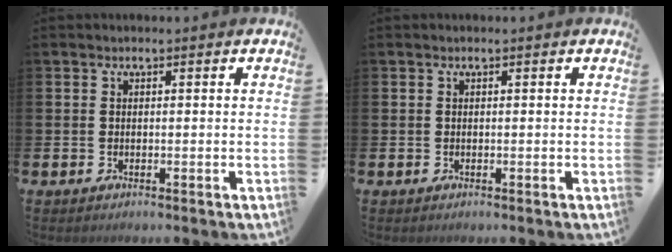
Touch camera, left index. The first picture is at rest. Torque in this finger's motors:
{"motor_torque": [-0.03, 0.05, -0.01, -0.01]}